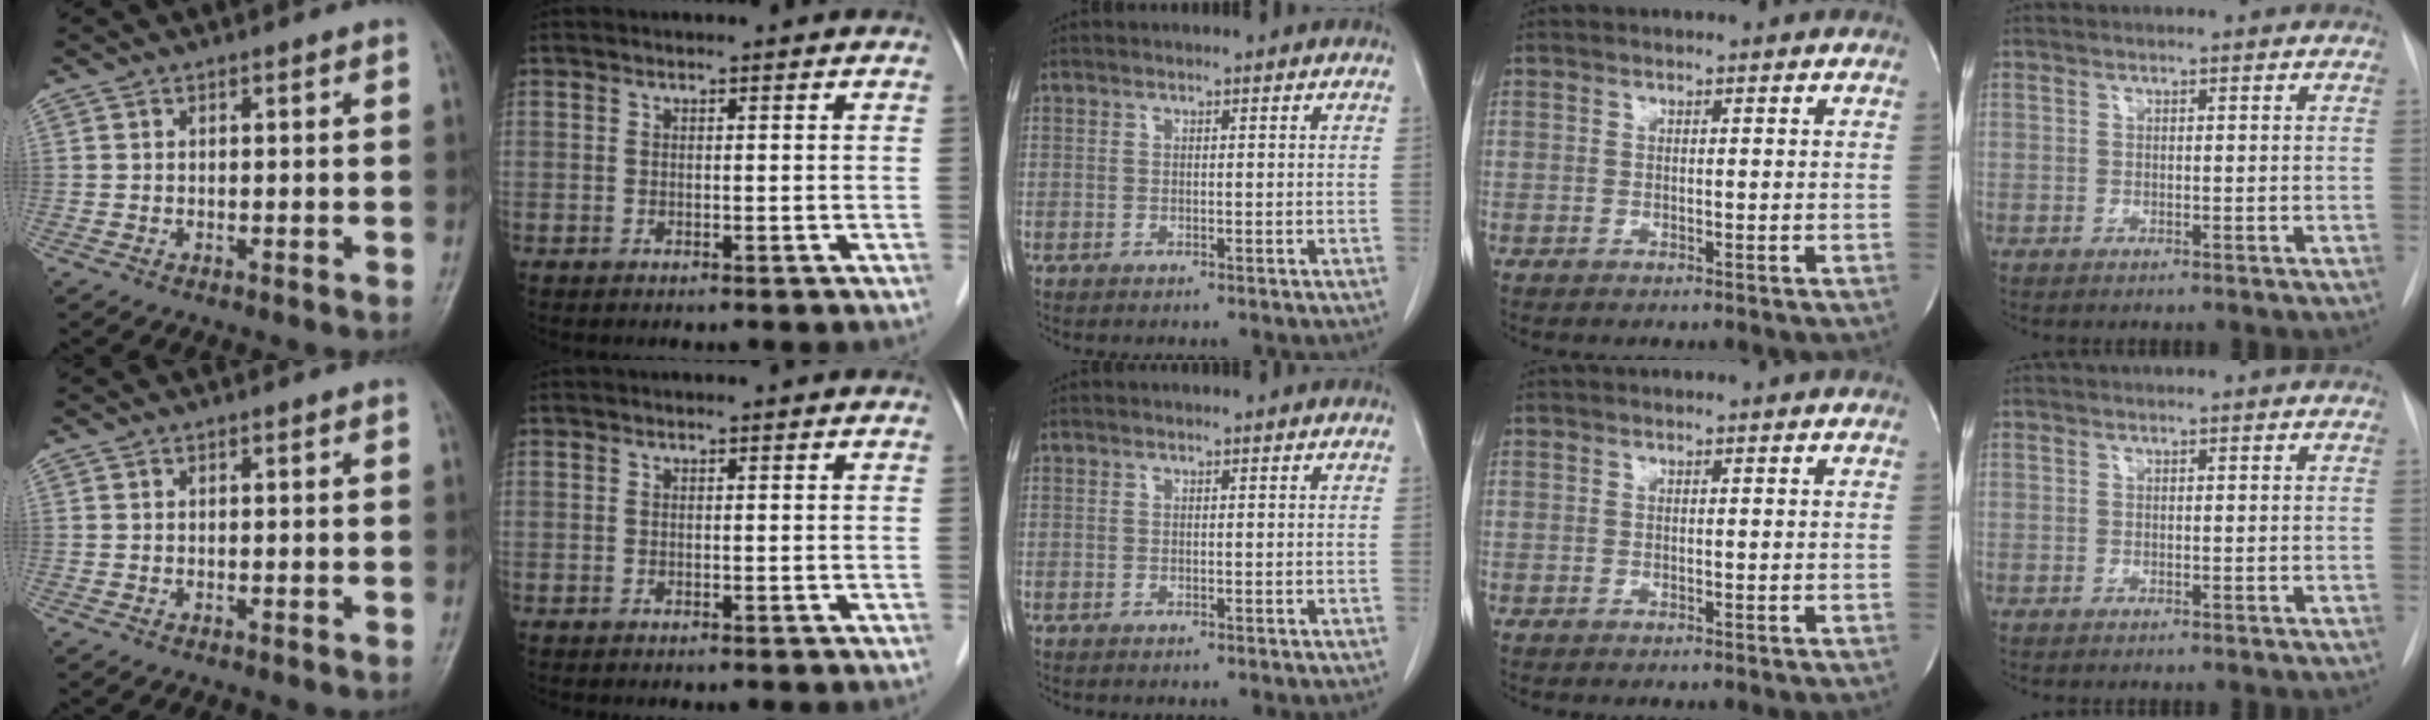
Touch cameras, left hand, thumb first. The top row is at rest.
{}